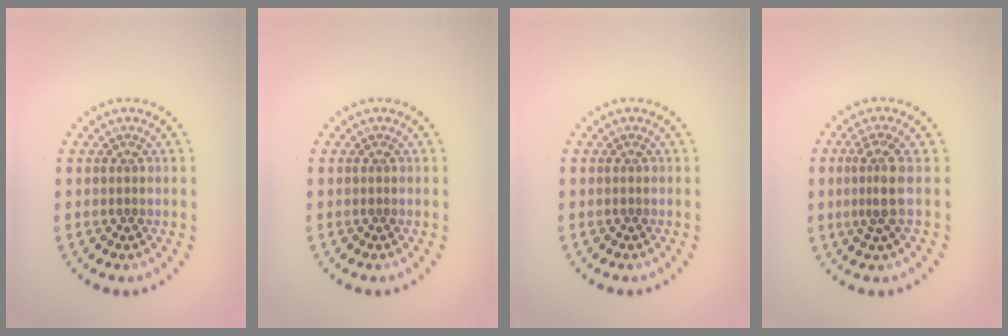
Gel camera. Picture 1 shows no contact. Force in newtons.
{"total": 0.0}
{"total": 0.0}
{"total": 2.6, "press": 1.9, "slide": 1.8}